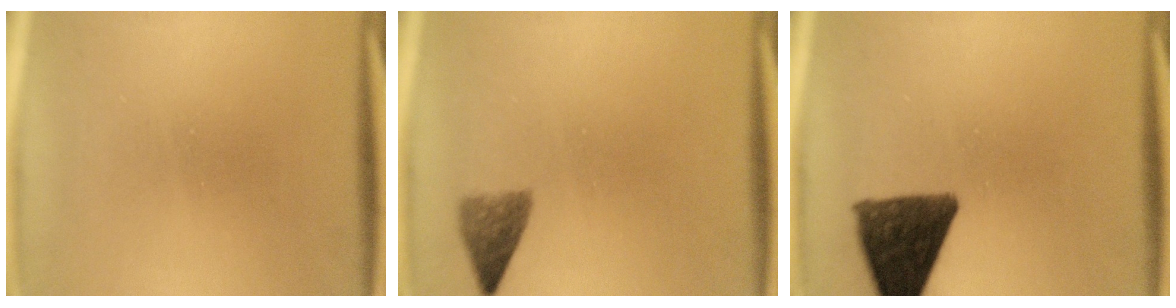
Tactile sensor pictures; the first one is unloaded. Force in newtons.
{"total": 3.1}
{"total": 10.7}